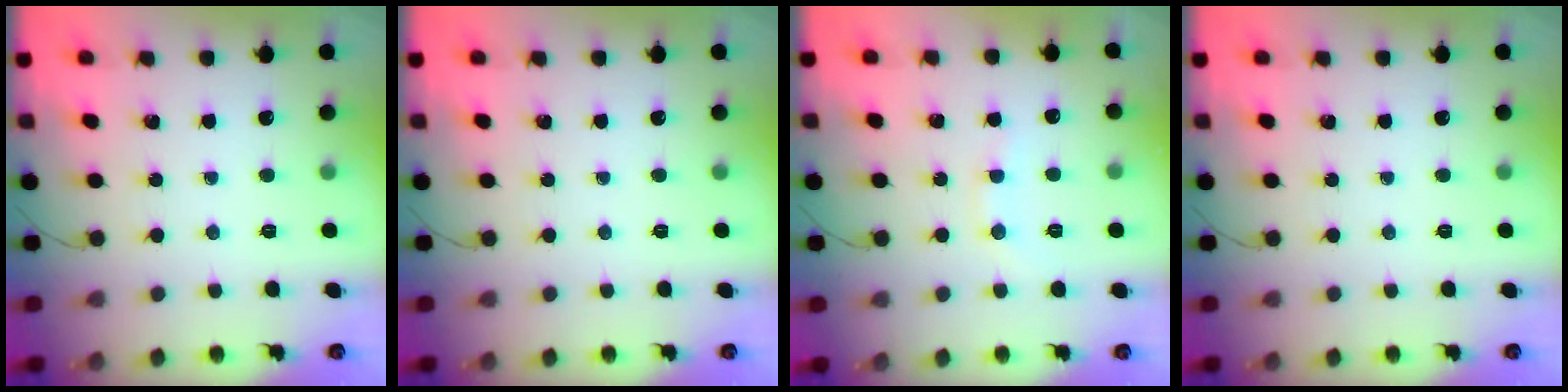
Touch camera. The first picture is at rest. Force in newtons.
{"total": 0.0}
{"total": 8.3, "press": 8.2, "slide": 1.4}
{"total": 0.0}